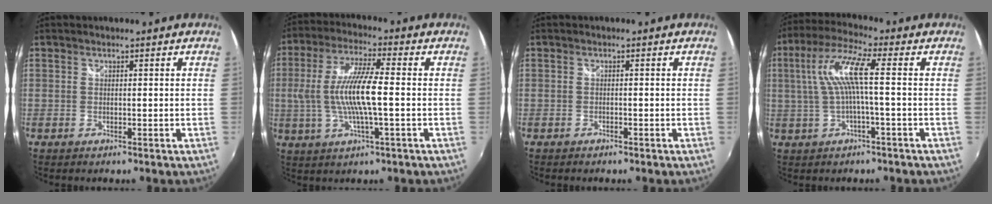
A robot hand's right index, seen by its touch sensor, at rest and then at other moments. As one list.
[{"total": 12.0, "force": [-0.7, 2.0, 11.8], "torque": [-0.229, 0.000, -0.014]}, {"total": 0.9, "force": [-0.8, 0.3, 0.3], "torque": [-0.009, -0.002, -0.015]}, {"total": 8.7, "force": [0.3, 0.6, 8.7], "torque": [-0.173, 0.010, 0.013]}]